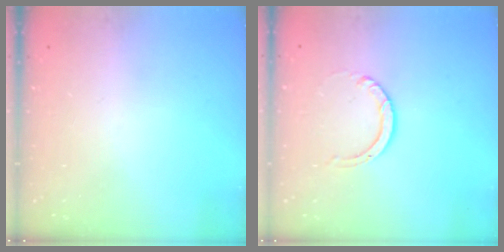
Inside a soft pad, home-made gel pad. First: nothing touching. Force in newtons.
{"total": 4.0, "press": 4.0, "slide": 0.2}